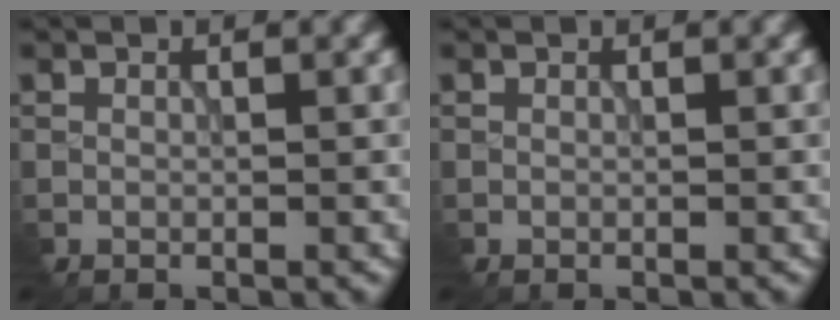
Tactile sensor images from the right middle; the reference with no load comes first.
{"total": 0.0}